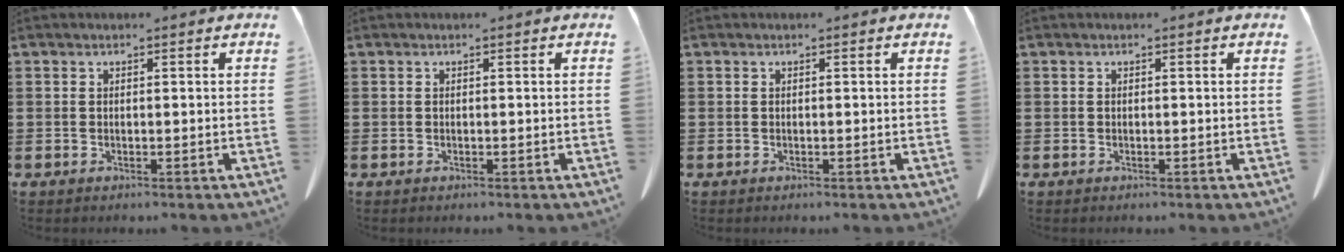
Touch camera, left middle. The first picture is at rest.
{"total": 0.0}
{"total": 0.0}
{"total": 0.0}